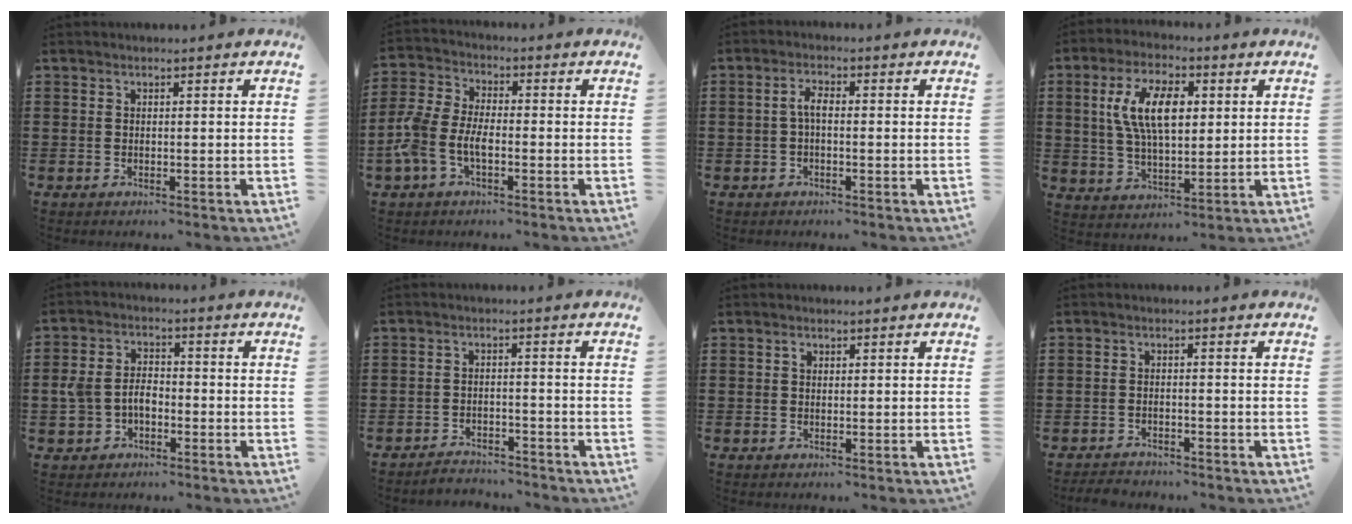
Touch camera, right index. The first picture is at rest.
{"total": 6.2, "force": [-2.5, 3.3, 4.7], "torque": [-0.131, -0.003, -0.059]}
{"total": 2.6, "force": [-0.4, 0.9, 2.4], "torque": [-0.054, 0.003, -0.012]}
{"total": 9.8, "force": [2.3, 4.9, 8.2], "torque": [-0.180, 0.012, 0.036]}
{"total": 4.7, "force": [-1.3, 3.4, 2.9], "torque": [-0.080, 0.003, -0.032]}
{"total": 2.9, "force": [-2.9, 0.4, -0.1], "torque": [-0.007, 0.001, -0.063]}
{"total": 0.9, "force": [0.3, 0.7, 0.5], "torque": [-0.012, 0.004, 0.006]}
{"total": 2.6, "force": [-2.5, 0.7, 0.4], "torque": [-0.012, 0.006, -0.051]}